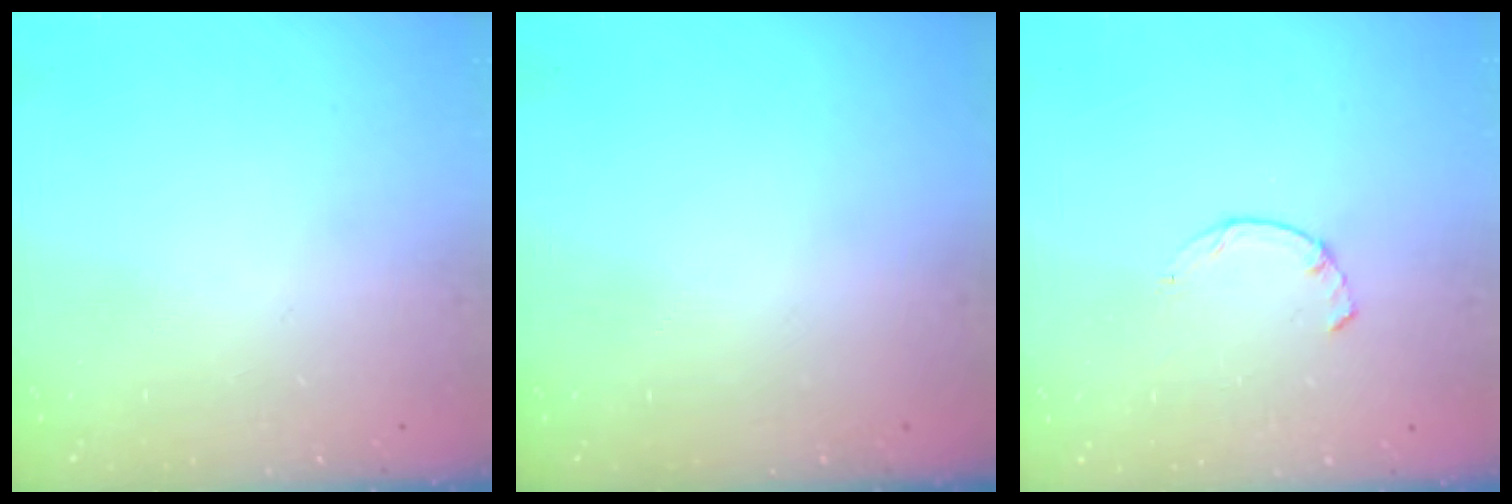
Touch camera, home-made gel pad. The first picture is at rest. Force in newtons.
{"total": 0.0}
{"total": 1.7, "press": 1.6, "slide": 0.4}